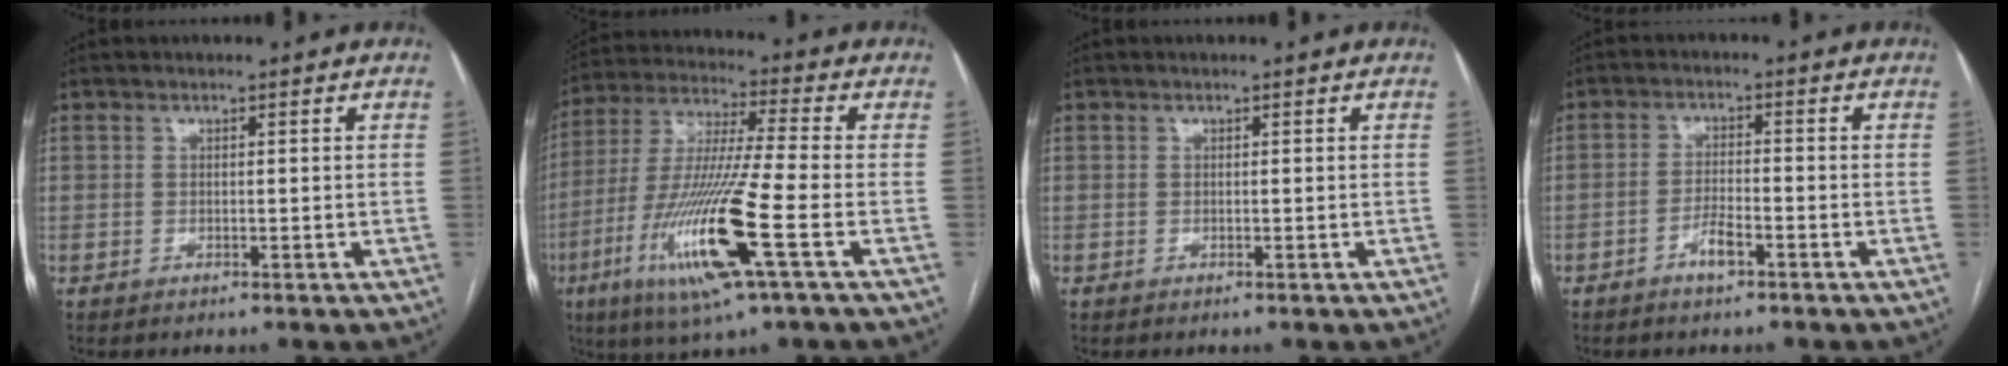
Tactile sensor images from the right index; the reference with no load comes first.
{"total": 17.4, "force": [-6.3, 0.1, 16.2], "torque": [-0.341, -0.026, -0.120]}
{"total": 0.0}
{"total": 3.3, "force": [-2.1, 0.7, 2.4], "torque": [-0.044, 0.002, -0.039]}